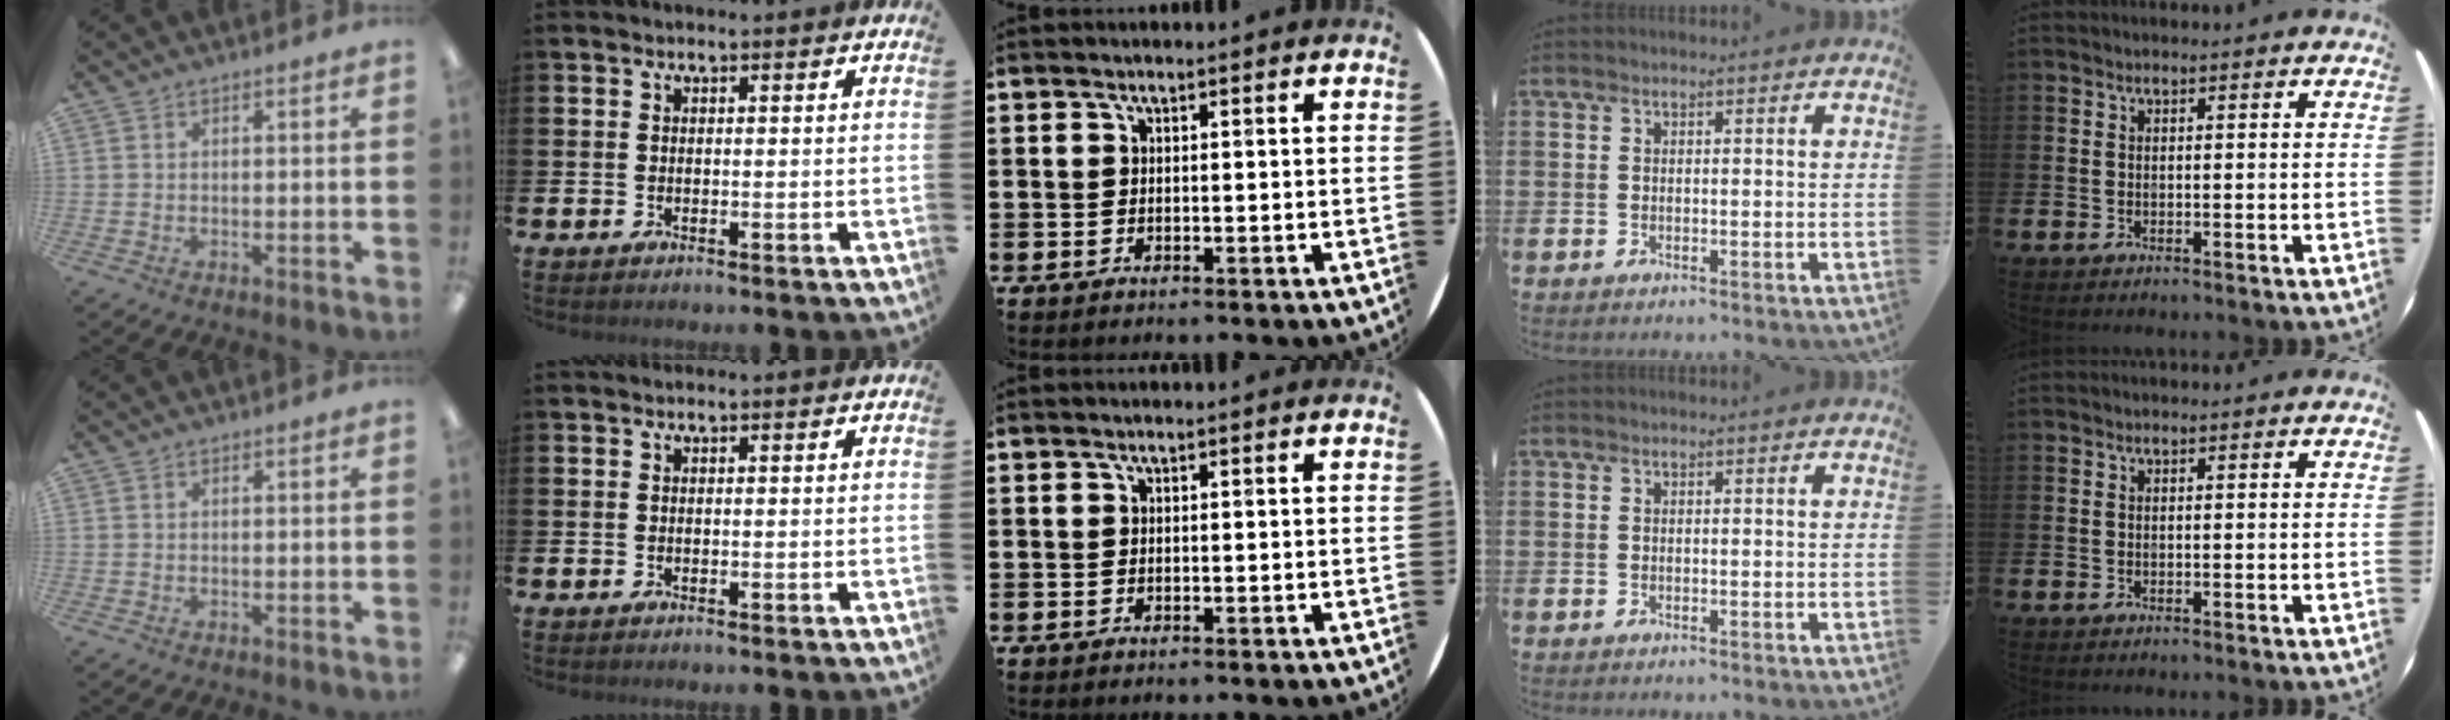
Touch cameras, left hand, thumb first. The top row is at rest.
{}